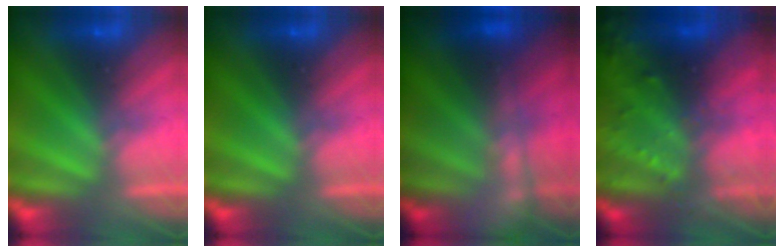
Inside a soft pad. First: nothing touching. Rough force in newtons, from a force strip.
{"total": 0.0}
{"total": 10.8}
{"total": 9.4}